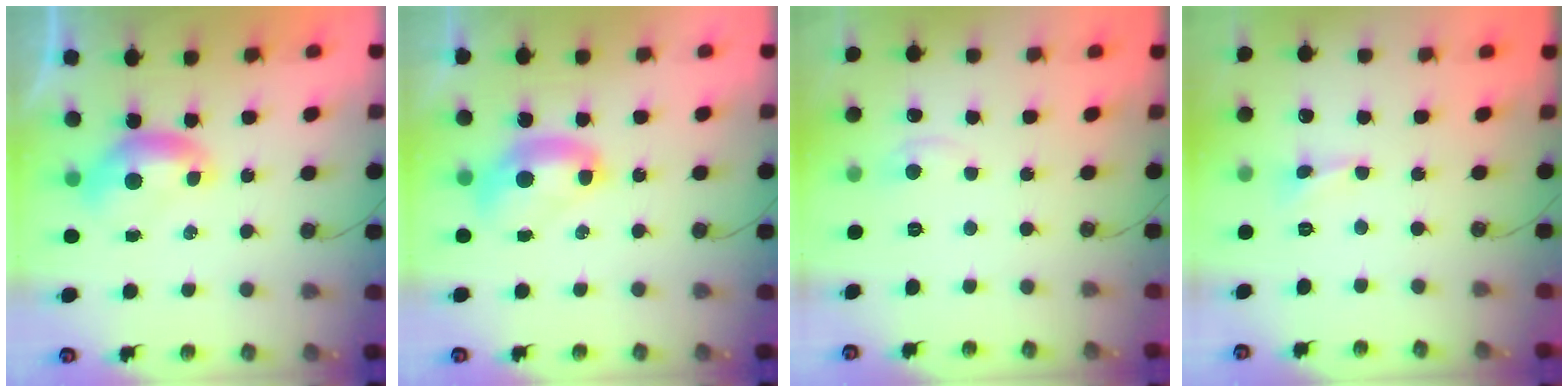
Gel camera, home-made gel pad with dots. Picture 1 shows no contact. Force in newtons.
{"total": 2.5, "press": 2.5, "slide": 0.1}
{"total": 1.3, "press": 1.3, "slide": 0.4}
{"total": 1.9, "press": 1.8, "slide": 0.6}